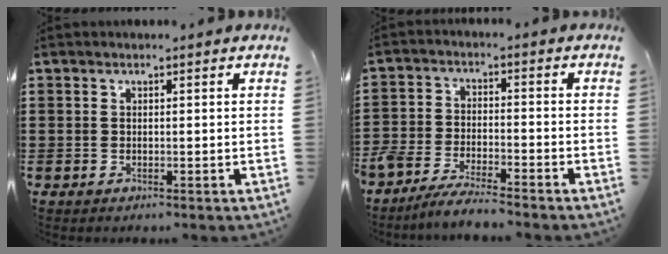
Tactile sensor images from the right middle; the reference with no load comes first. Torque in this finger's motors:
{"motor_torque": [0.55, -0.16, 0.64, 0.21]}